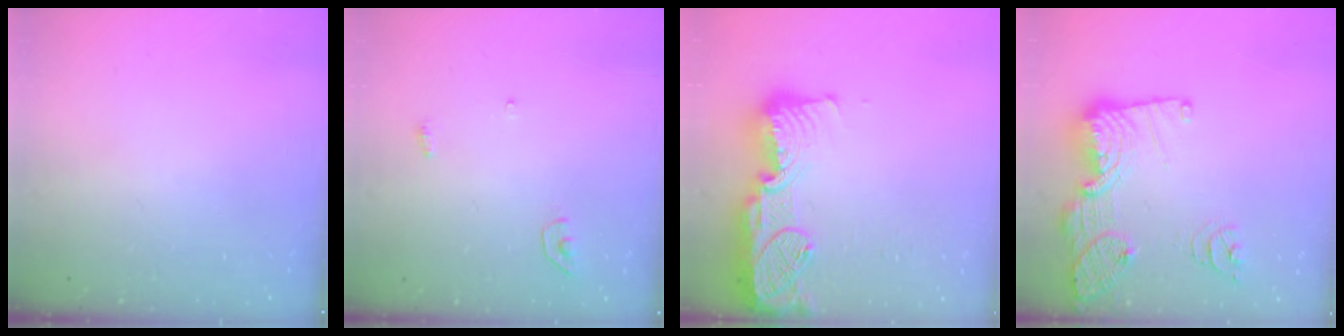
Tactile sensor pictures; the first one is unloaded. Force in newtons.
{"total": 3.4, "press": 3.4, "slide": 0.3}
{"total": 19.4, "press": 19.0, "slide": 3.7}
{"total": 18.4, "press": 18.3, "slide": 1.7}